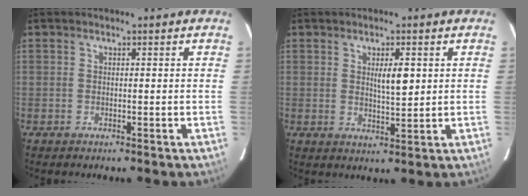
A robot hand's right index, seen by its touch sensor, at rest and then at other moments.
{"total": 4.0, "force": [1.2, 0.9, 3.8], "torque": [-0.062, -0.004, 0.020]}